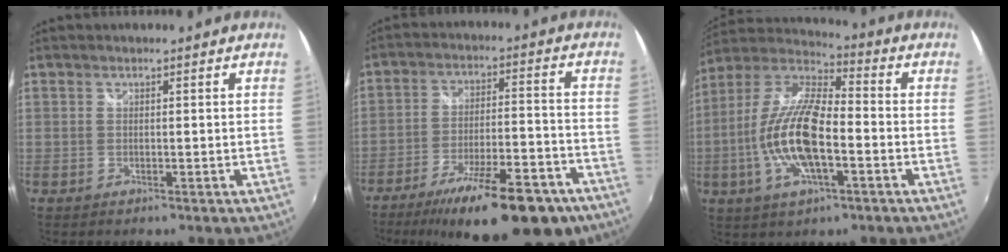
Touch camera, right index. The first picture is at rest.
{"total": 21.6, "force": [-15.5, 5.9, 13.9], "torque": [-0.222, -0.025, -0.221]}
{"total": 16.5, "force": [-4.1, 5.9, 14.9], "torque": [-0.302, -0.002, -0.085]}